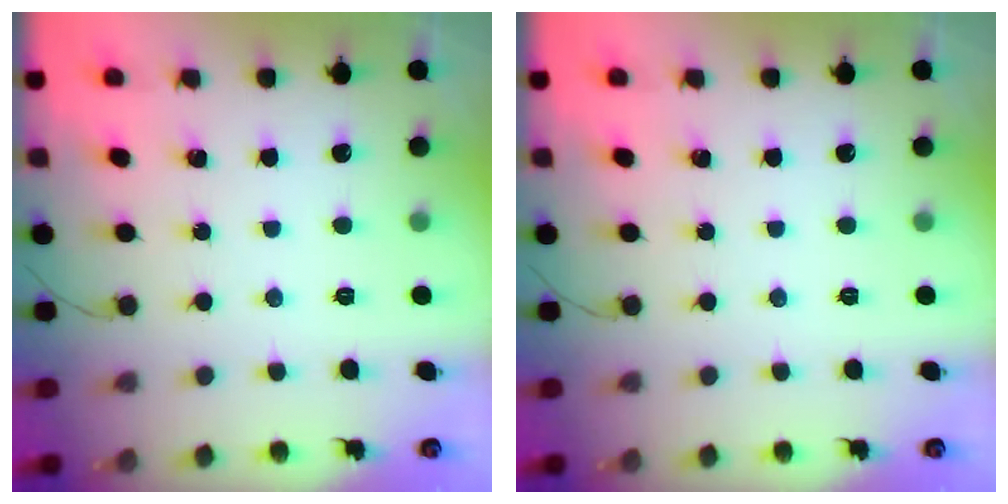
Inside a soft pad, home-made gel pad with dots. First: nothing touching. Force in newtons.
{"total": 0.0}